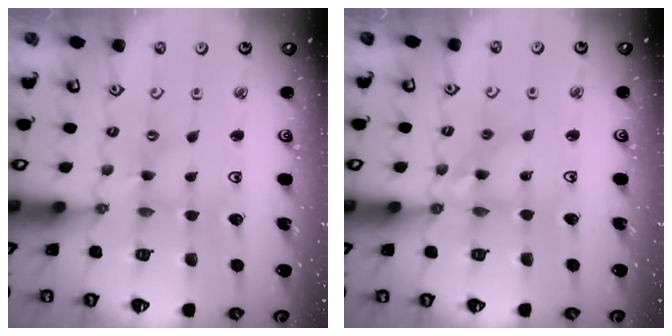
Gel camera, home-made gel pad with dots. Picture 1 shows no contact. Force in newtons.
{"total": 6.7, "press": 6.7, "slide": 0.6}